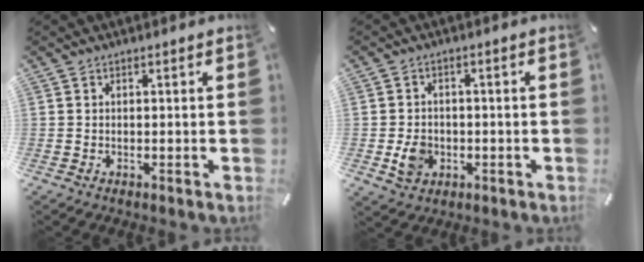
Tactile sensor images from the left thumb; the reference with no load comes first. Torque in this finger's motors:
{"motor_torque": [0.87, 1.16, 0.58, 0.13, 0.01]}